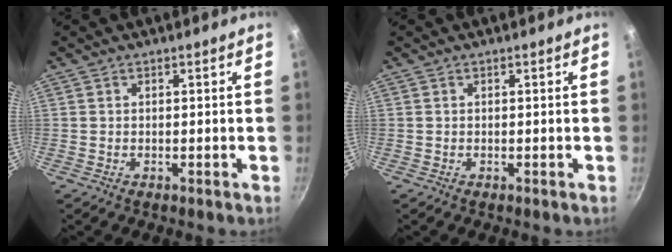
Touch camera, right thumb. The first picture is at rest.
{"total": 0.0}